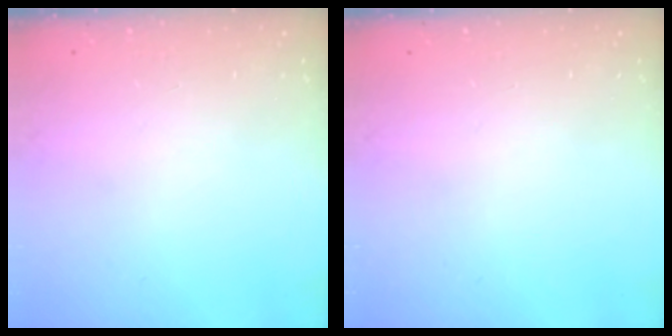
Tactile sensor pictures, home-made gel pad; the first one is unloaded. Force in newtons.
{"total": 0.0}